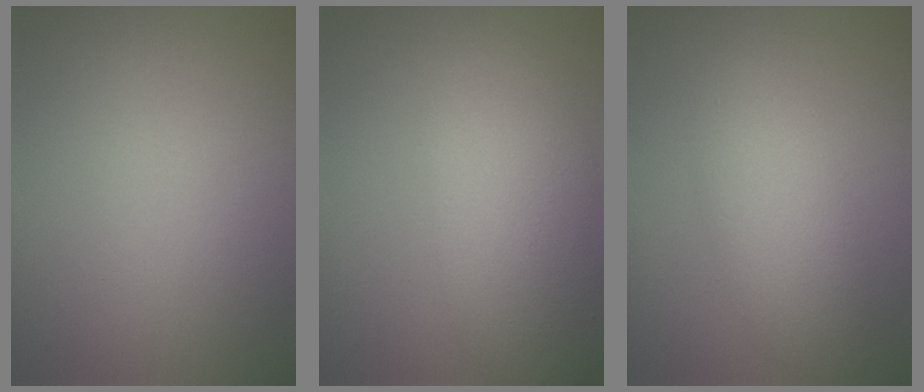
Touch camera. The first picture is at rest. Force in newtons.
{"total": 7.3, "press": 7.3, "slide": 0.5}
{"total": 3.9, "press": 3.9, "slide": 0.2}